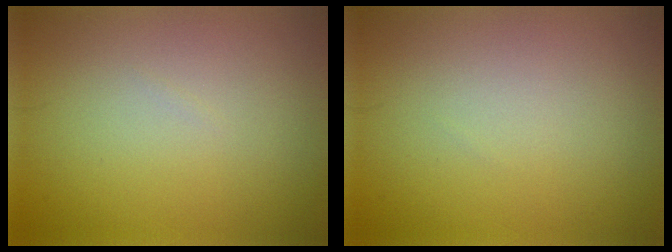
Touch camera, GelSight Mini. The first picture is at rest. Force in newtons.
{"total": 0.0}